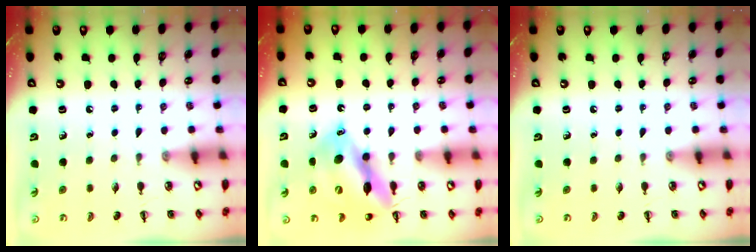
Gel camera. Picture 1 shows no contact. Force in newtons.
{"total": 14.3, "press": 13.8, "slide": 3.7}
{"total": 0.0}